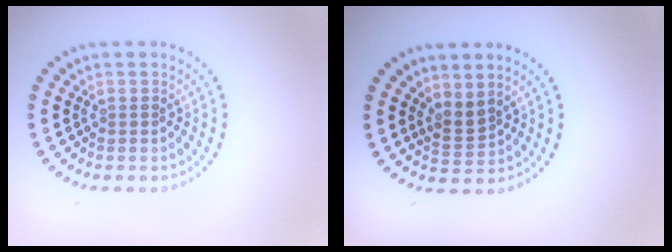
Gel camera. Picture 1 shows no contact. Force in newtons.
{"total": 1.9, "press": 1.4, "slide": 1.2}